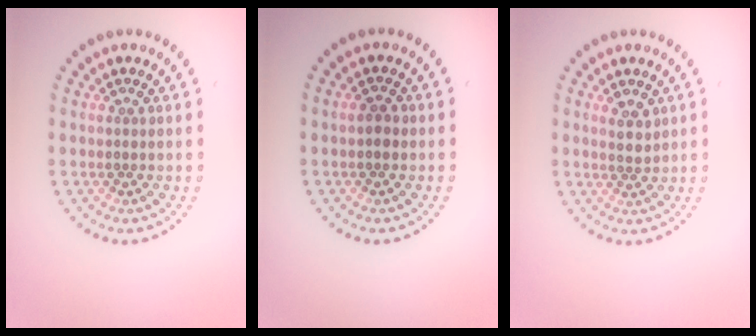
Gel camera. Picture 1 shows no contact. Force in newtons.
{"total": 1.2, "press": 1.2, "slide": 0.1}
{"total": 1.6, "press": 1.4, "slide": 0.9}